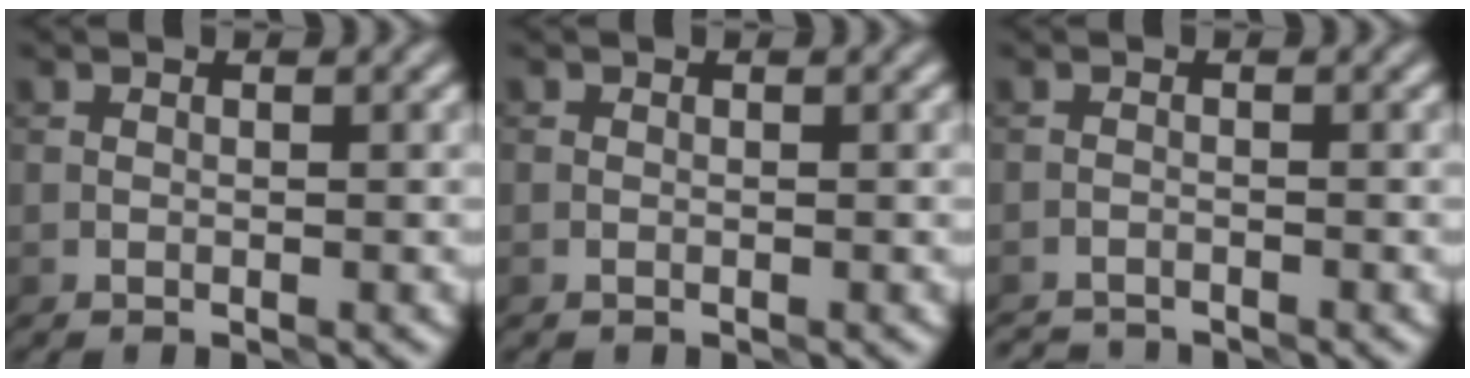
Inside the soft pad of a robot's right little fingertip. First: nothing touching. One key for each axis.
{"total": 0.0}
{"total": 2.2, "fx": -2.2, "fy": 0.0, "fz": 0.0, "tx": 0.001, "ty": -0.010, "tz": -0.043}